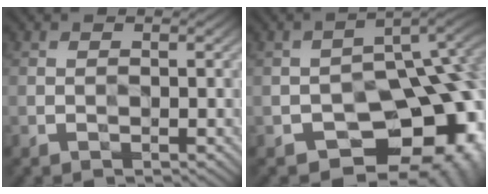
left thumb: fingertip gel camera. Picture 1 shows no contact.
{"total": 15.8, "force": [-6.8, 10.1, 10.0], "torque": [-0.098, -0.009, -0.072]}